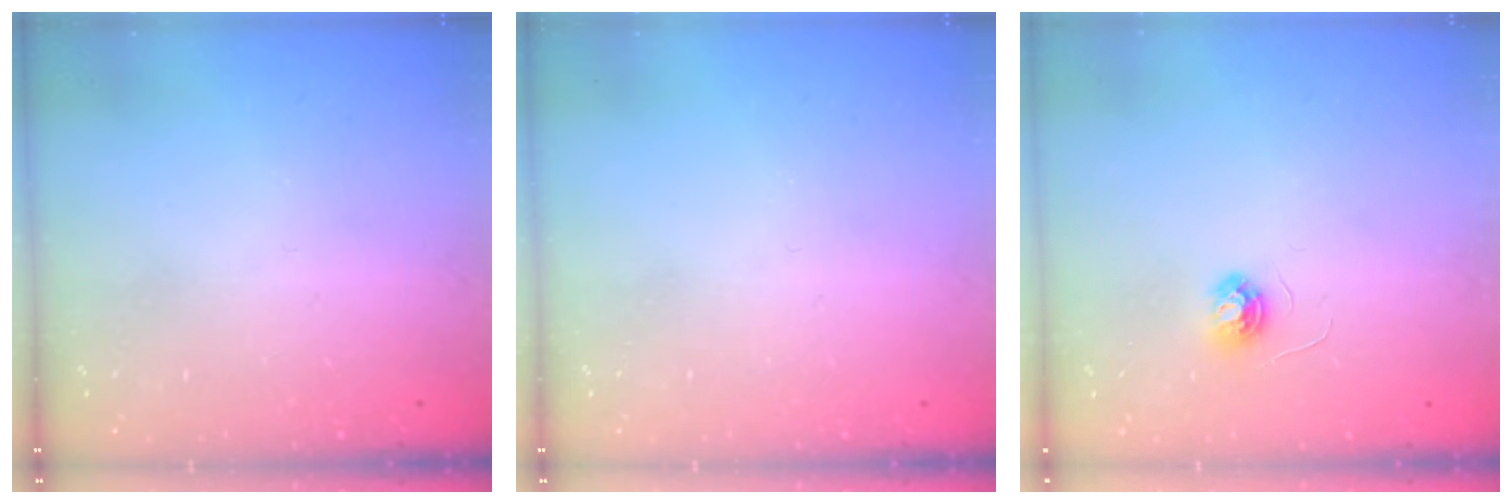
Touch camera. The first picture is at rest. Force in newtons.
{"total": 0.0}
{"total": 4.0, "press": 4.0, "slide": 0.3}